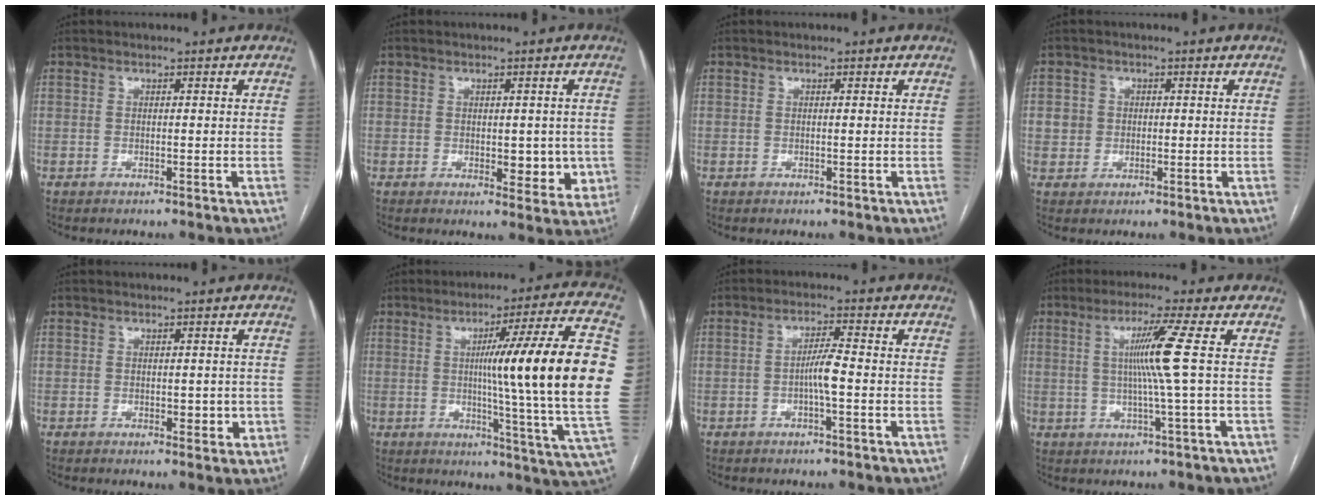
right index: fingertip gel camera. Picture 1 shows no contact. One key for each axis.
{"total": 5.7, "fx": -0.6, "fy": 3.3, "fz": 4.6, "tx": -0.040, "ty": 0.003, "tz": 0.002}
{"total": 0.0}
{"total": 2.9, "fx": 0.2, "fy": 2.8, "fz": 0.6, "tx": -0.007, "ty": 0.011, "tz": 0.007}
{"total": 2.7, "fx": -0.3, "fy": 1.7, "fz": 2.1, "tx": -0.024, "ty": 0.006, "tz": 0.003}
{"total": 24.2, "fx": 2.6, "fy": -1.4, "fz": 24.0, "tx": -0.272, "ty": 0.003, "tz": 0.024}
{"total": 3.7, "fx": -0.8, "fy": 0.1, "fz": 3.6, "tx": -0.065, "ty": 0.004, "tz": -0.016}
{"total": 7.1, "fx": 0.9, "fy": -2.2, "fz": 6.7, "tx": -0.123, "ty": -0.001, "tz": 0.022}